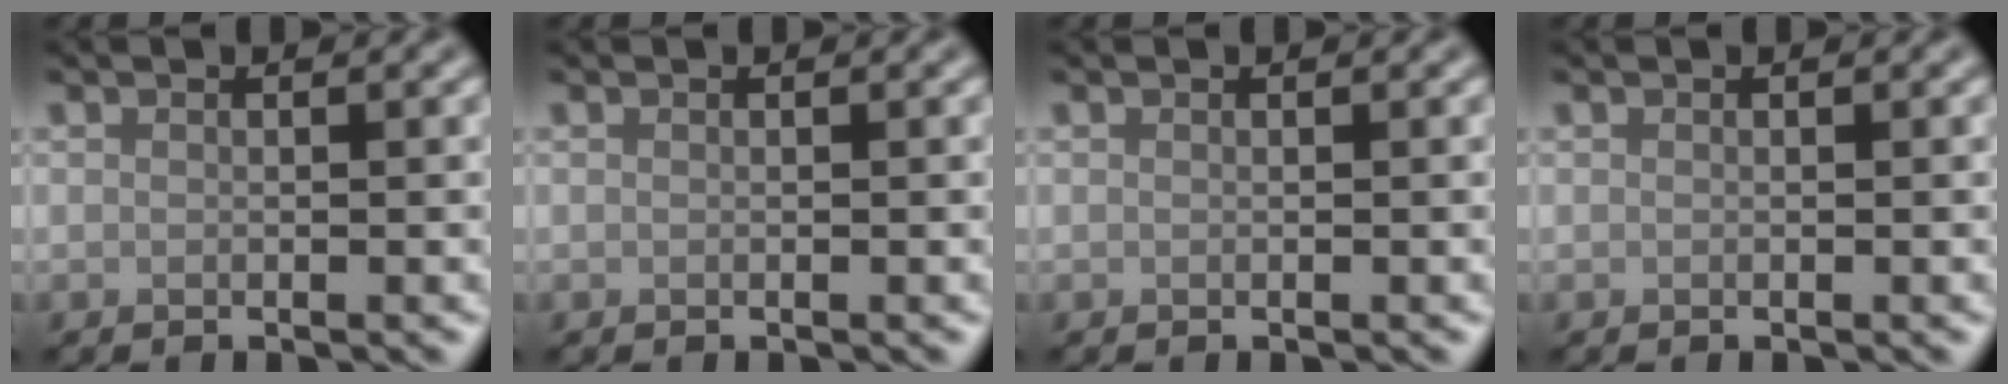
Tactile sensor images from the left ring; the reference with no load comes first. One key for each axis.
{"total": 0.0}
{"total": 0.0}
{"total": 0.0}